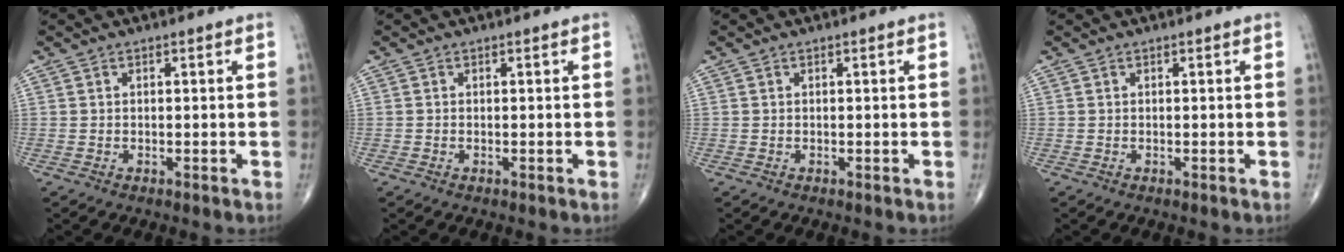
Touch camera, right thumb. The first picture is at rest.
{"total": 0.0}
{"total": 0.0}
{"total": 0.0}